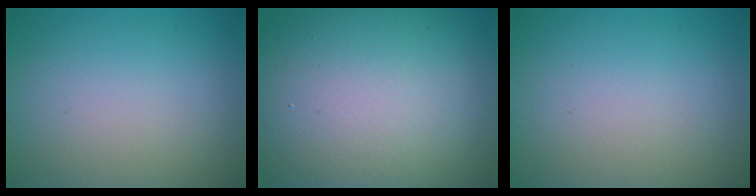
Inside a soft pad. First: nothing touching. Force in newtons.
{"total": 16.4, "press": 16.4, "slide": 0.9}
{"total": 0.0}